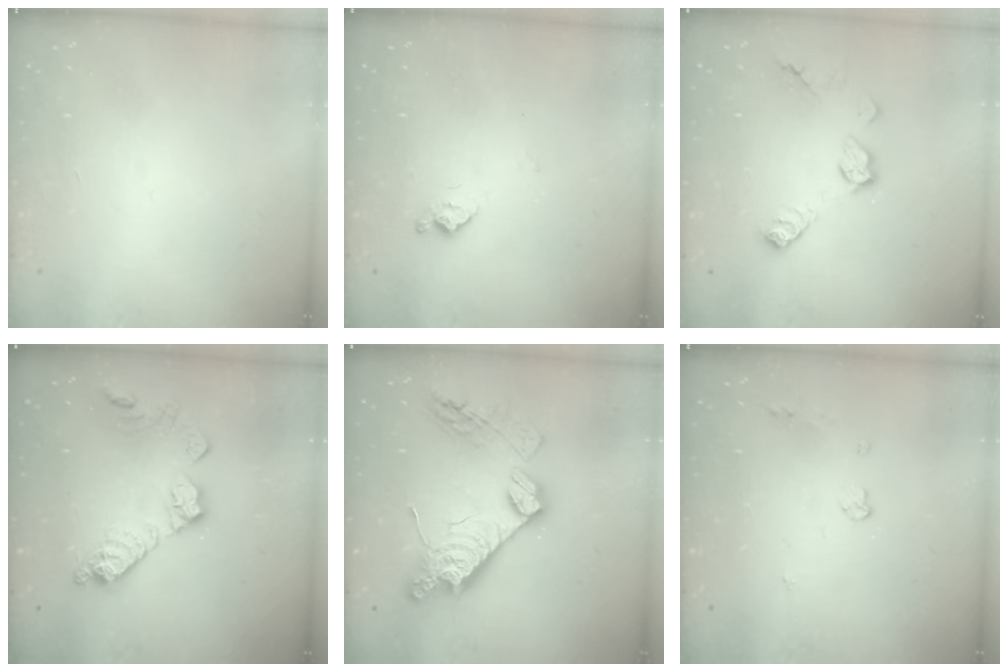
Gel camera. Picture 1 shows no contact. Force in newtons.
{"total": 6.3, "press": 6.3, "slide": 0.7}
{"total": 9.1, "press": 9.1, "slide": 0.2}
{"total": 13.8, "press": 13.8, "slide": 0.7}
{"total": 17.6, "press": 17.6, "slide": 1.3}
{"total": 3.6, "press": 3.6, "slide": 0.8}